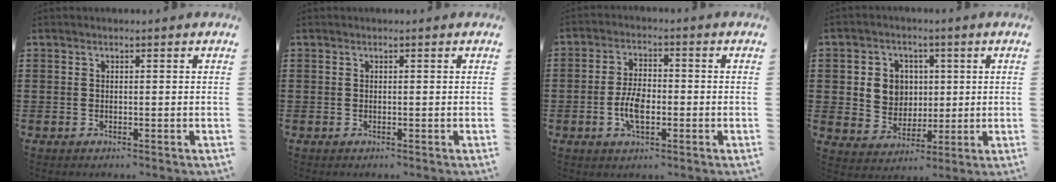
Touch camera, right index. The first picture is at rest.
{"total": 0.0}
{"total": 5.6, "force": [-1.3, 2.8, 4.7], "torque": [-0.104, 0.003, -0.029]}
{"total": 6.0, "force": [1.2, 5.7, 1.7], "torque": [-0.052, 0.016, 0.019]}